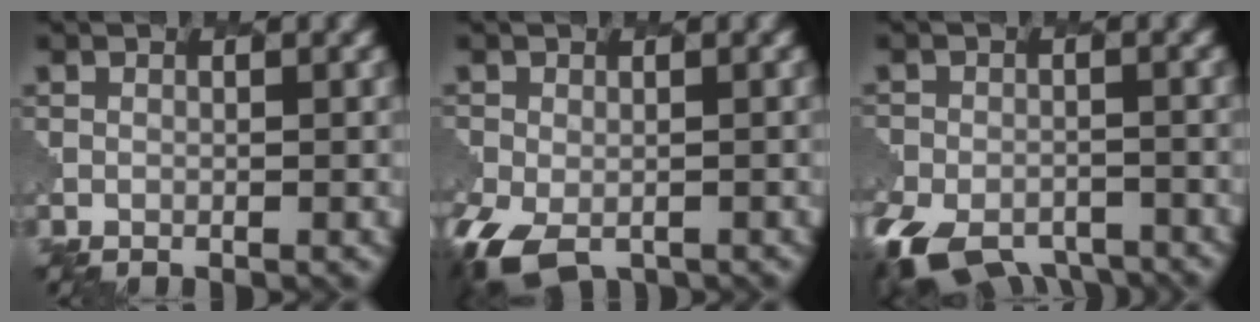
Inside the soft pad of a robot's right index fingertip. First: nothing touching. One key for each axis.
{"total": 5.1, "fx": -3.1, "fy": 2.9, "fz": 2.8, "tx": -0.057, "ty": -0.023, "tz": -0.054}
{"total": 9.2, "fx": -6.9, "fy": 4.7, "fz": 3.9, "tx": -0.066, "ty": -0.029, "tz": -0.103}